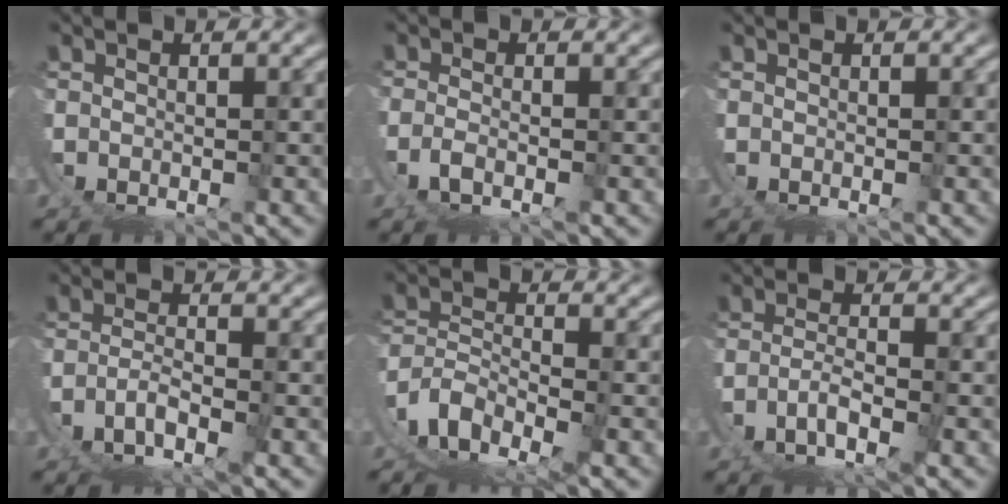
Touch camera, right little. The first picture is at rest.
{"total": 1.9, "force": [-0.6, -1.6, 0.8], "torque": [-0.009, -0.001, -0.009]}
{"total": 0.0}
{"total": 3.3, "force": [-2.5, -0.1, 2.1], "torque": [-0.025, -0.006, -0.040]}
{"total": 8.9, "force": [-4.0, 6.7, 4.4], "torque": [-0.114, -0.042, -0.066]}
{"total": 3.3, "force": [-2.4, -0.4, 2.3], "torque": [-0.028, -0.009, -0.036]}